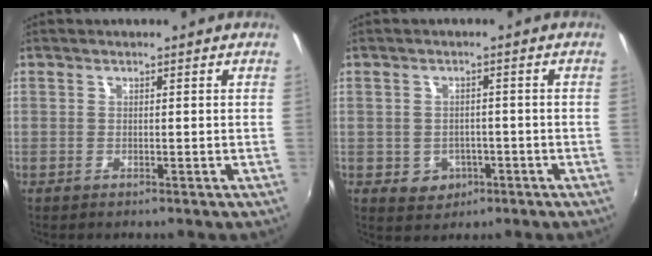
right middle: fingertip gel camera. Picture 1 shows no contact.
{"total": 4.9, "force": [-1.7, 4.3, 1.5], "torque": [-0.042, 0.003, -0.012]}